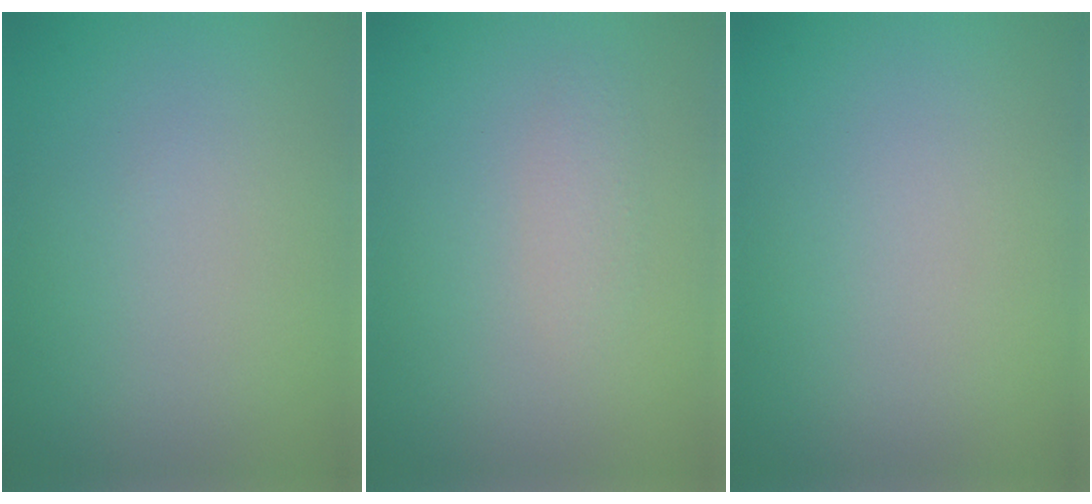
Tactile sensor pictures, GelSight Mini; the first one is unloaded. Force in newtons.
{"total": 1.1, "press": 1.1, "slide": 0.0}
{"total": 0.0}